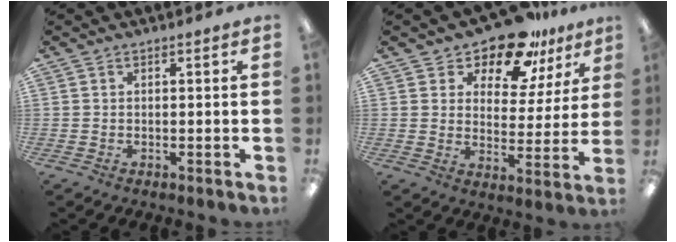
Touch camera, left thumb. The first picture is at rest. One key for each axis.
{"total": 13.9, "fx": 11.8, "fy": 5.3, "fz": 5.2, "tx": -0.090, "ty": -0.084, "tz": 0.210}